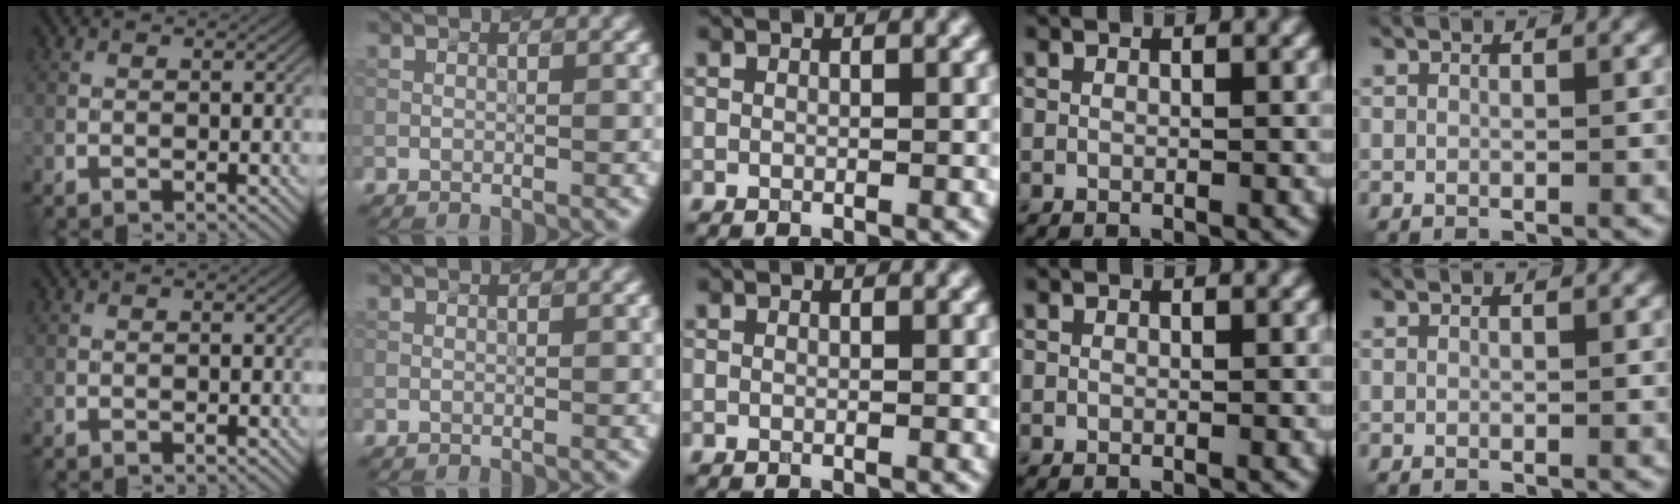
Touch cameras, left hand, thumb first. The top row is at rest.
{}